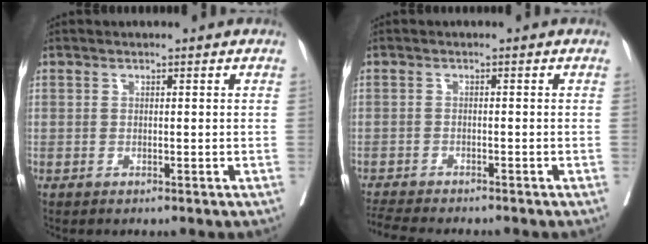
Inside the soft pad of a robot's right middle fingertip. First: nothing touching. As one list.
[{"total": 5.2, "force": [-4.9, 0.4, 1.6], "torque": [-0.030, -0.014, -0.083]}]